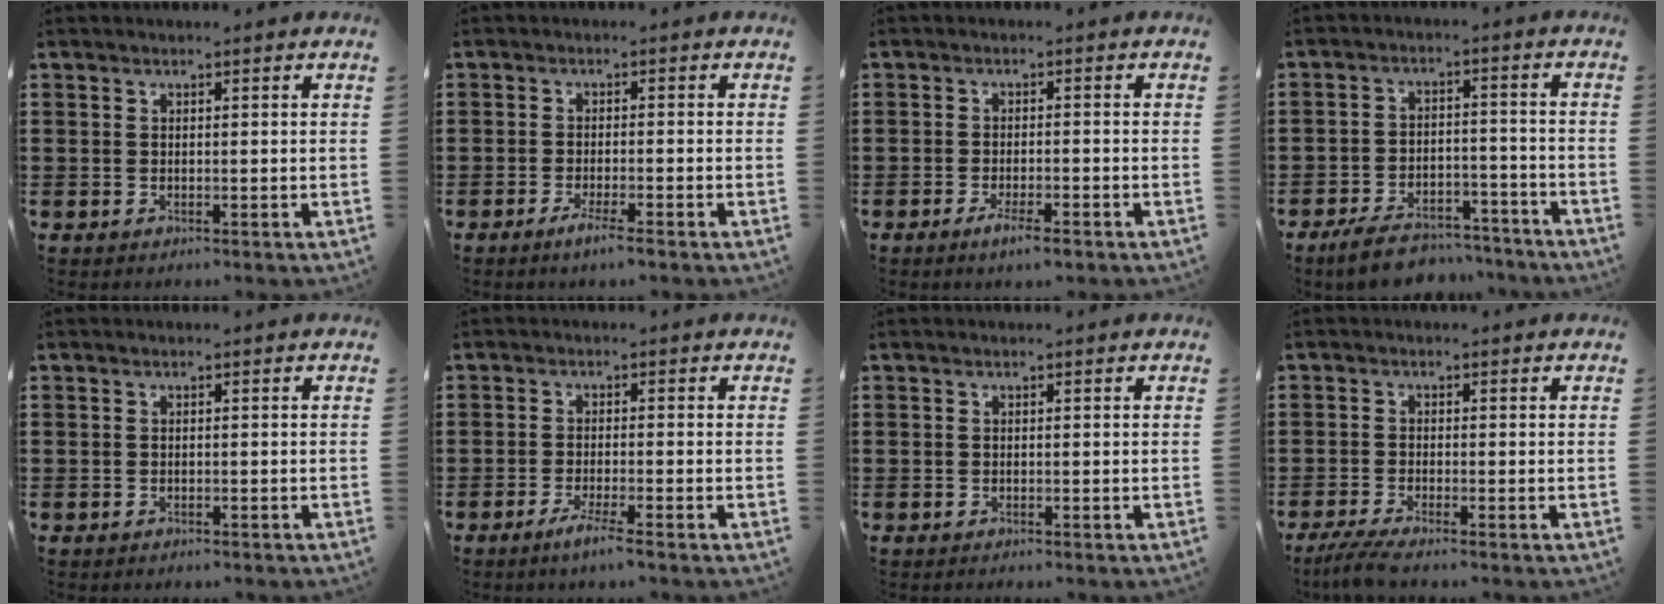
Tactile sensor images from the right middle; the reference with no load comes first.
{"total": 2.6, "force": [-1.8, 0.0, 1.9], "torque": [-0.030, 0.000, -0.032]}
{"total": 3.0, "force": [-2.0, 0.5, 2.2], "torque": [-0.035, 0.002, -0.034]}
{"total": 7.1, "force": [-6.5, 1.8, 2.4], "torque": [-0.042, 0.016, -0.124]}
{"total": 0.5, "force": [-0.5, 0.1, 0.1], "torque": [-0.002, -0.001, -0.011]}
{"total": 3.0, "force": [-2.1, -0.3, 2.1], "torque": [-0.041, -0.005, -0.039]}
{"total": 0.0}
{"total": 3.0, "force": [-2.4, -0.1, 1.8], "torque": [-0.052, -0.015, -0.050]}